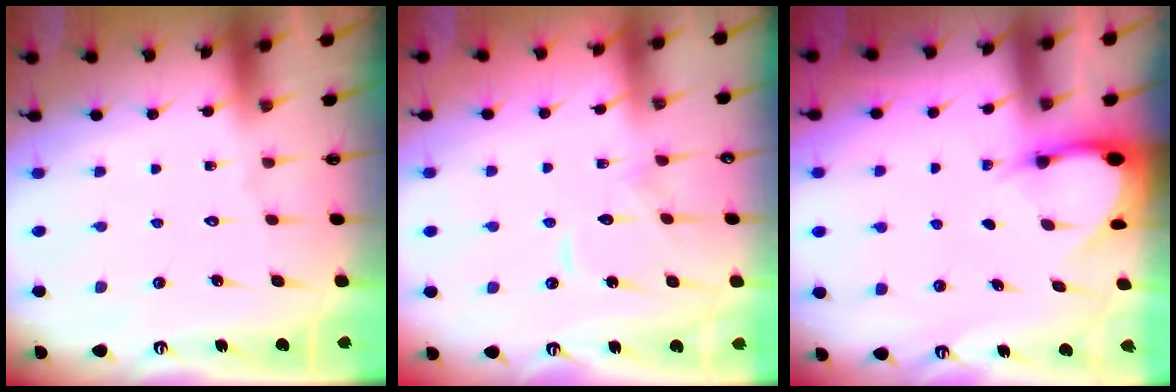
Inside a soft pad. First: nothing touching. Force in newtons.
{"total": 7.8, "press": 7.7, "slide": 0.6}
{"total": 3.5, "press": 3.5, "slide": 0.2}